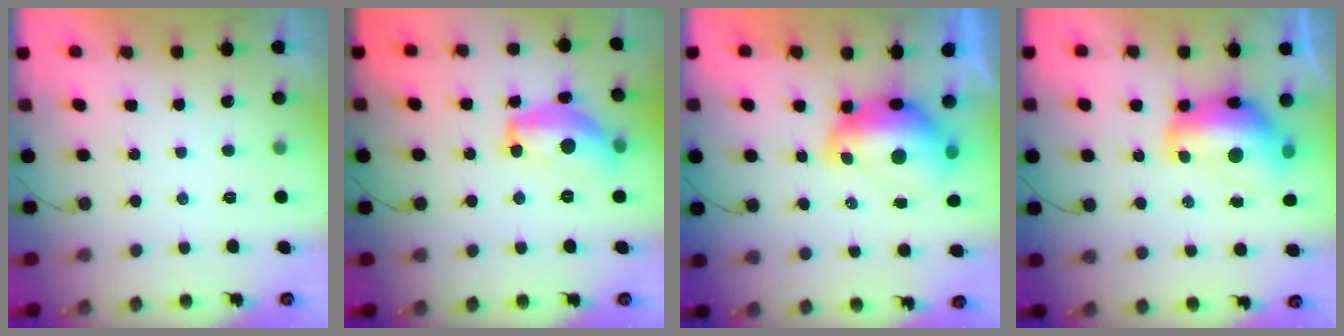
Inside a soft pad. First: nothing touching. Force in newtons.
{"total": 16.0, "press": 16.0, "slide": 0.7}
{"total": 12.3, "press": 12.3, "slide": 1.1}
{"total": 14.6, "press": 14.6, "slide": 1.0}